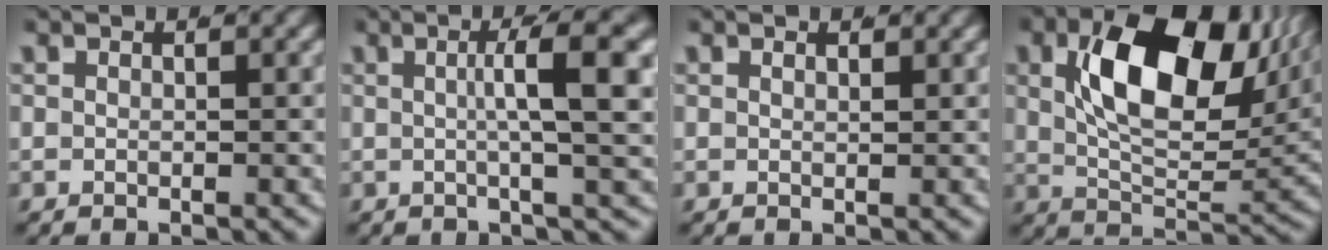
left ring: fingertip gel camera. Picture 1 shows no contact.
{"total": 5.4, "force": [0.8, -0.2, 5.3], "torque": [-0.076, 0.005, 0.015]}
{"total": 0.6, "force": [0.4, -0.3, 0.2], "torque": [-0.002, -0.007, 0.010]}
{"total": 13.0, "force": [4.2, 6.3, 10.5], "torque": [-0.158, 0.002, 0.065]}